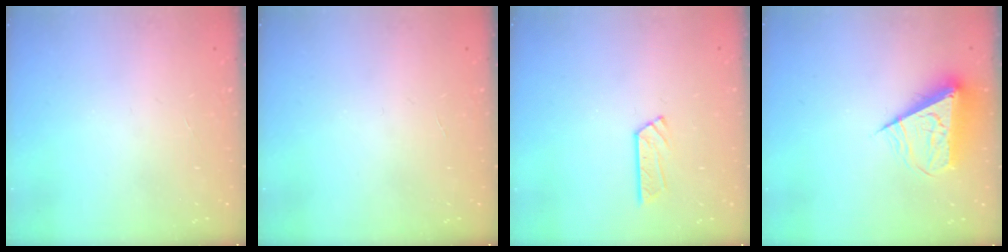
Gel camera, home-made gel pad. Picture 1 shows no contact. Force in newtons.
{"total": 0.0}
{"total": 6.2, "press": 6.2, "slide": 0.2}
{"total": 9.2, "press": 9.2, "slide": 0.2}